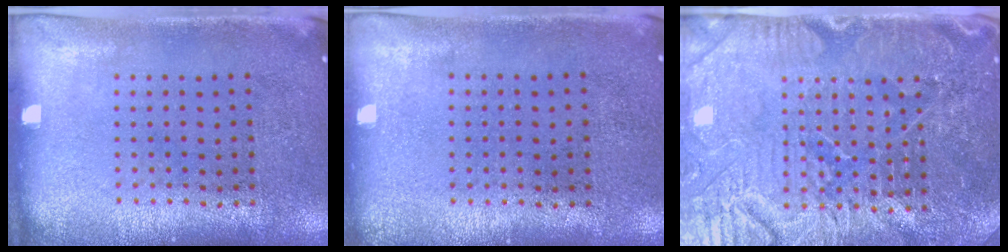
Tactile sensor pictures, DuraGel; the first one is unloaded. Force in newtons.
{"total": 0.0}
{"total": 4.9, "press": 4.7, "slide": 1.4}